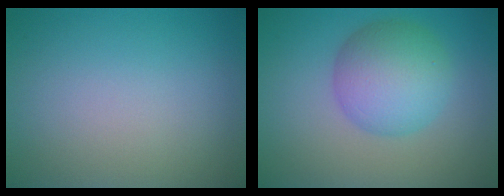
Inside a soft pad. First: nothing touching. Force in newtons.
{"total": 6.1, "press": 6.1, "slide": 0.2}